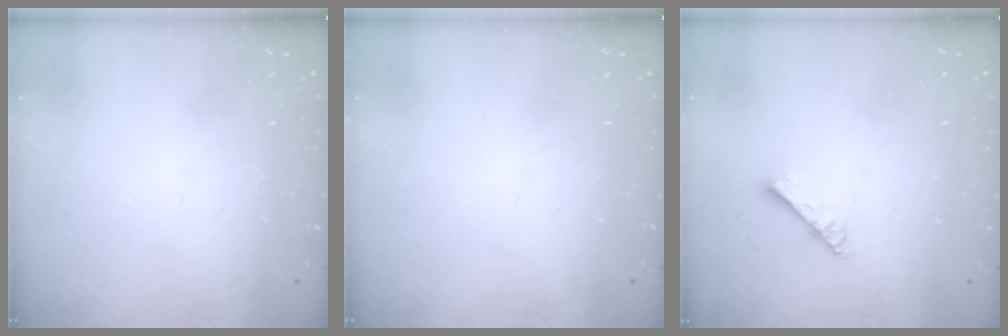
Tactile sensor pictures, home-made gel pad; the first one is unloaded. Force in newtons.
{"total": 0.0}
{"total": 4.1, "press": 4.0, "slide": 0.5}